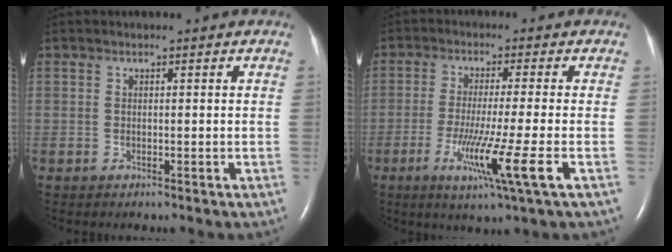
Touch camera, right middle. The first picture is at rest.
{"total": 9.3, "force": [-3.4, -1.5, 8.6], "torque": [-0.159, -0.035, -0.060]}